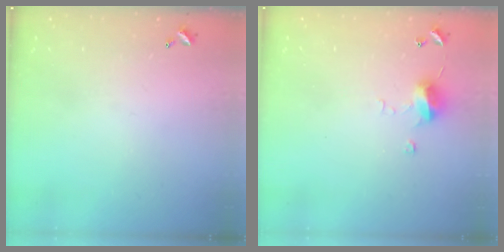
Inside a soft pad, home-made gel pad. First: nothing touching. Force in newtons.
{"total": 5.8, "press": 5.7, "slide": 0.7}